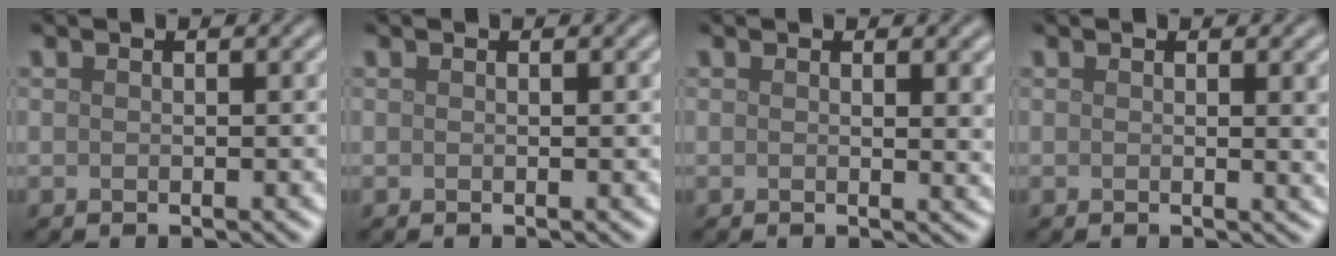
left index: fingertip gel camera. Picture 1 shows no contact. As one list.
[{"total": 0.0}, {"total": 2.2, "force": [0.8, 0.8, 1.9], "torque": [-0.014, -0.001, 0.010]}, {"total": 2.5, "force": [0.5, 0.8, 2.3], "torque": [-0.019, -0.001, 0.005]}]